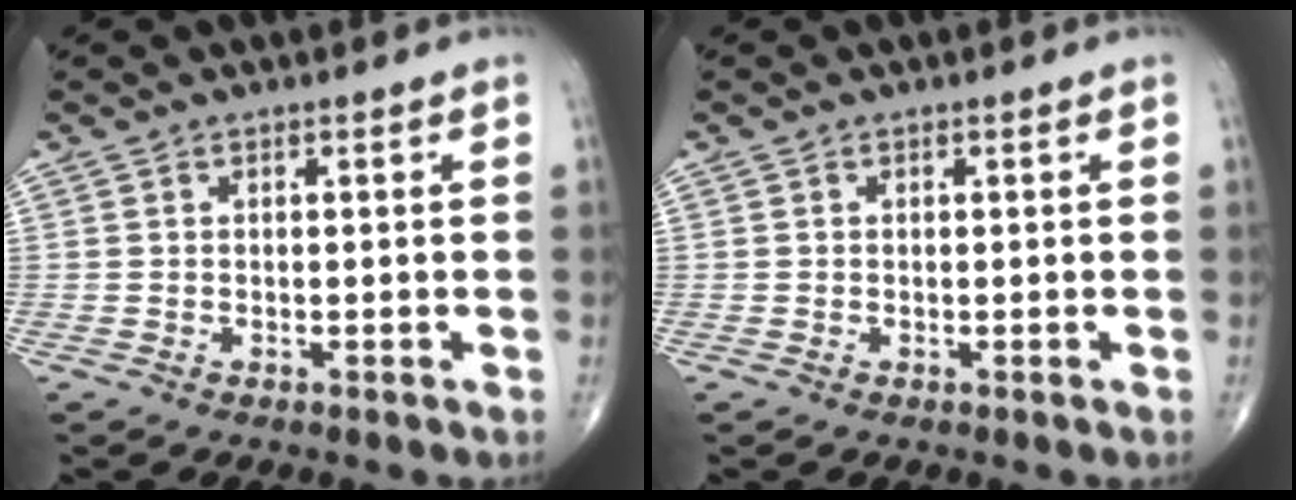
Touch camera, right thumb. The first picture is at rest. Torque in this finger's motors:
{"motor_torque": [-0.18, 0.00, -0.17, -0.05, 0.03]}